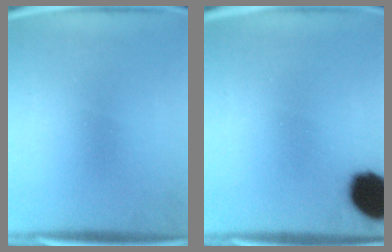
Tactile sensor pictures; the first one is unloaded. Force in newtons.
{"total": 13.5}